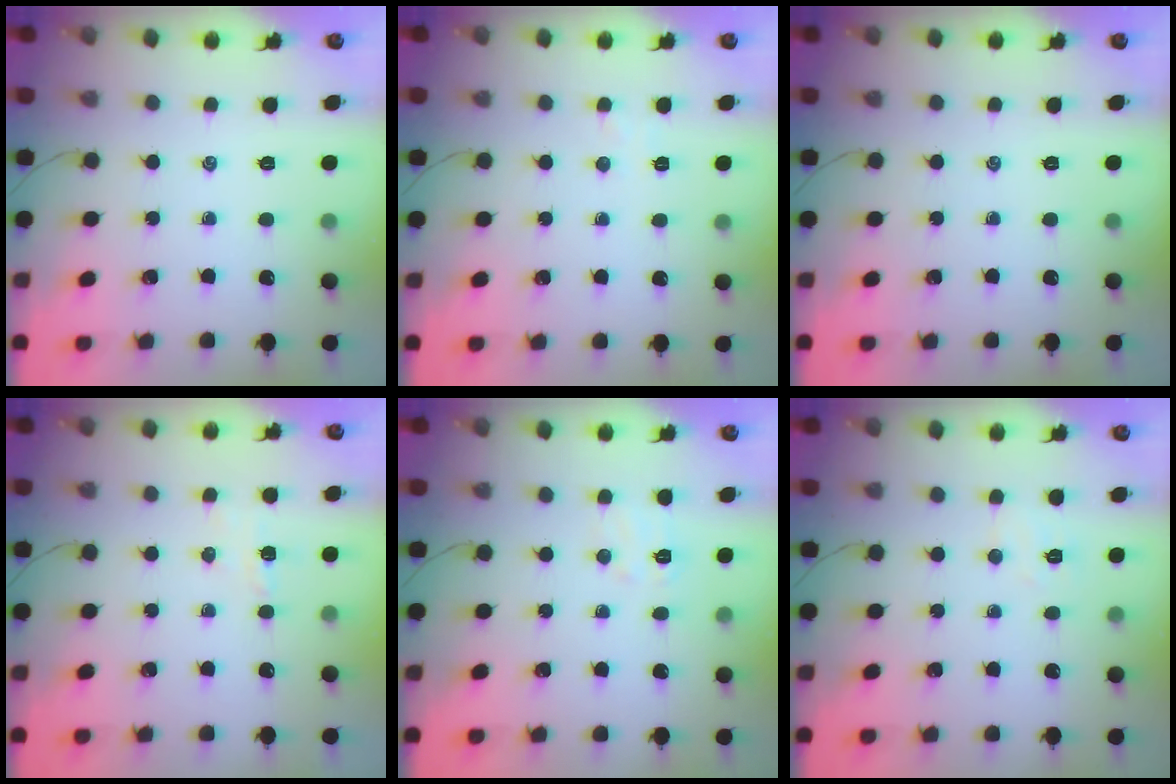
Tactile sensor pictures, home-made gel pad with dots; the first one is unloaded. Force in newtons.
{"total": 2.5, "press": 2.4, "slide": 0.7}
{"total": 0.0}
{"total": 3.0, "press": 2.8, "slide": 0.9}
{"total": 4.8, "press": 4.6, "slide": 1.1}
{"total": 4.1, "press": 4.0, "slide": 0.9}